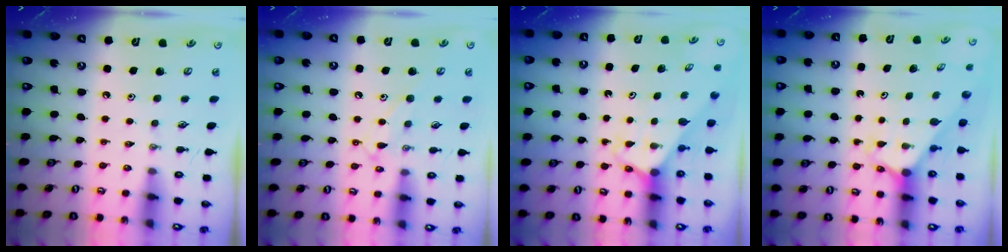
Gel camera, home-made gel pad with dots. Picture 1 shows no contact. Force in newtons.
{"total": 10.1, "press": 10.1, "slide": 0.8}
{"total": 2.7, "press": 2.7, "slide": 0.1}
{"total": 2.2, "press": 2.2, "slide": 0.2}